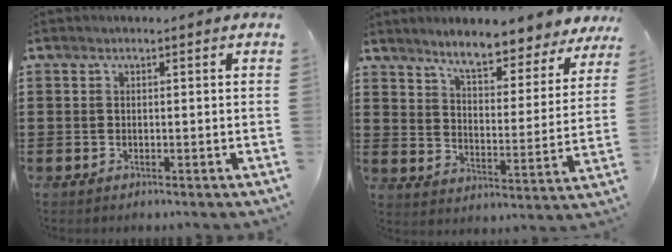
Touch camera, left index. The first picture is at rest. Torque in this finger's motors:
{"motor_torque": [1.28, -0.86, 0.68, 0.17]}